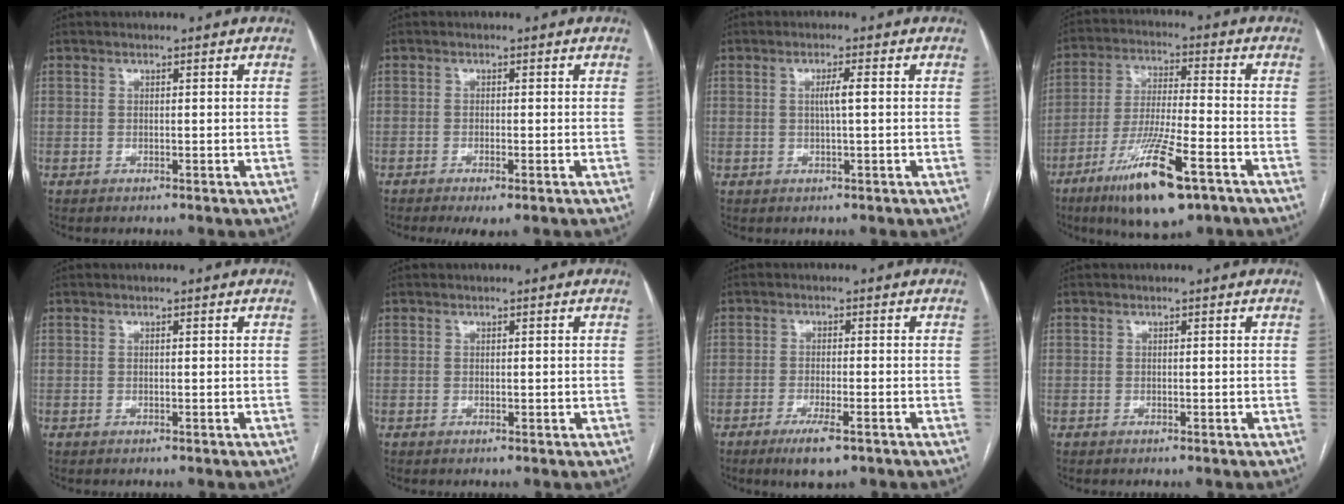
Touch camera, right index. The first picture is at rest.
{"total": 2.9, "force": [-1.6, 0.4, 2.4], "torque": [-0.036, -0.007, -0.022]}
{"total": 2.3, "force": [0.3, -0.1, 2.3], "torque": [-0.044, 0.001, 0.004]}
{"total": 14.7, "force": [-8.2, 2.0, 12.0], "torque": [-0.229, -0.029, -0.140]}
{"total": 0.0}
{"total": 0.7, "force": [0.2, 0.3, 0.6], "torque": [-0.011, -0.003, 0.004]}
{"total": 5.2, "force": [-3.1, 0.8, 4.1], "torque": [-0.076, -0.011, -0.049]}
{"total": 0.0}